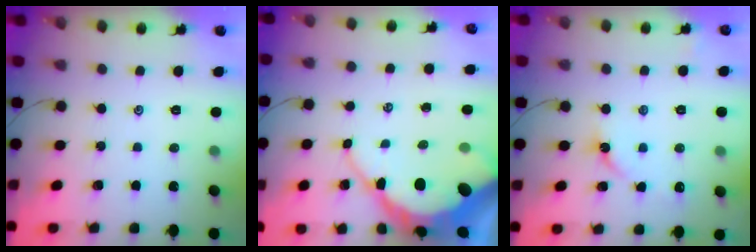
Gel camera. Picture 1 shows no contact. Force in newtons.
{"total": 15.1, "press": 15.1, "slide": 1.2}
{"total": 4.0, "press": 3.9, "slide": 0.6}